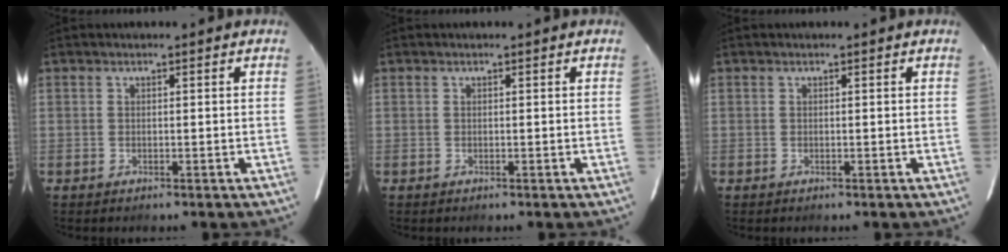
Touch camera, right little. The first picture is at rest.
{"total": 0.0}
{"total": 0.0}